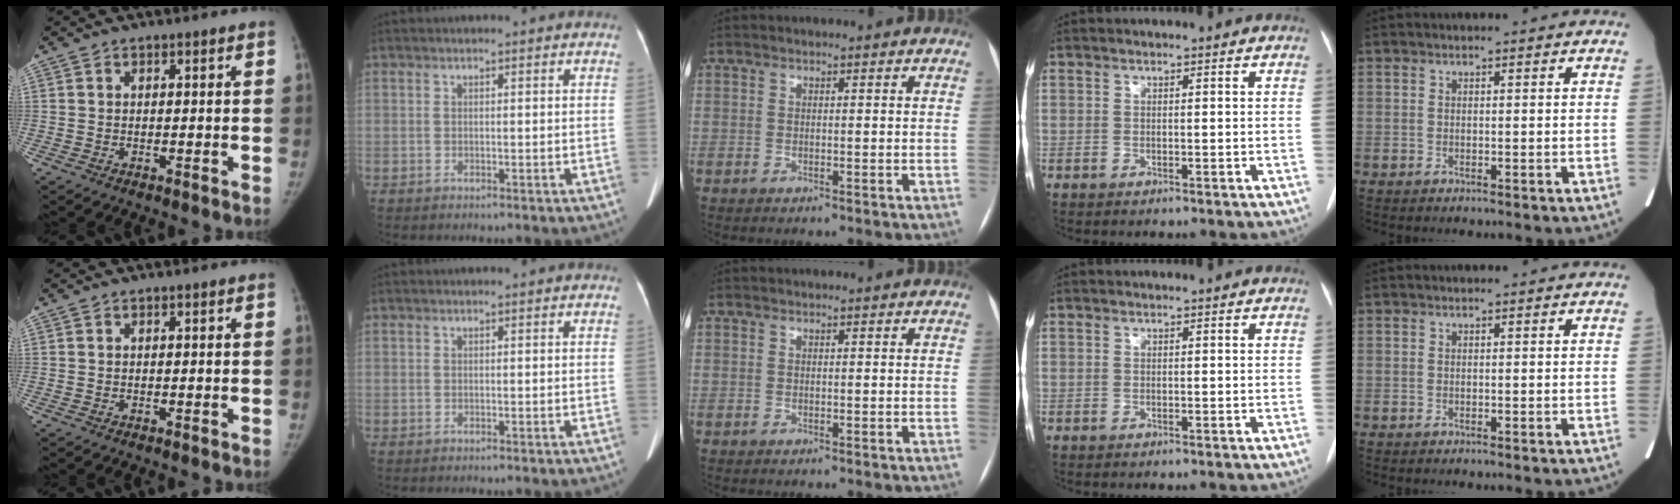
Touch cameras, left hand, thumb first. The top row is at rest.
{}